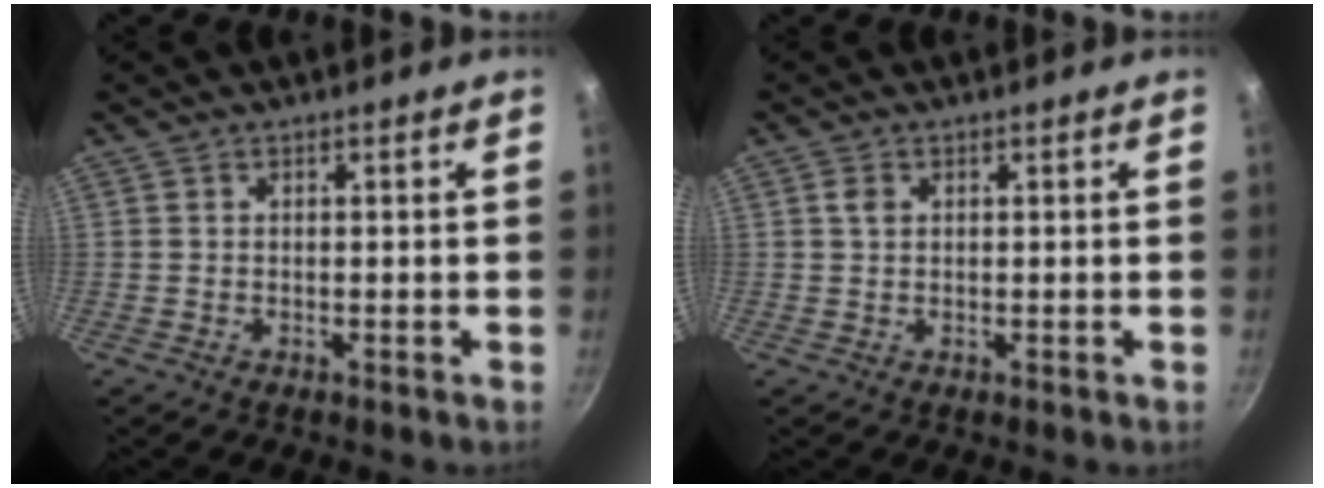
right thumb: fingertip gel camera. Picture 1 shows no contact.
{"total": 1.7, "force": [0.6, 1.2, 1.0], "torque": [-0.016, 0.000, 0.010]}